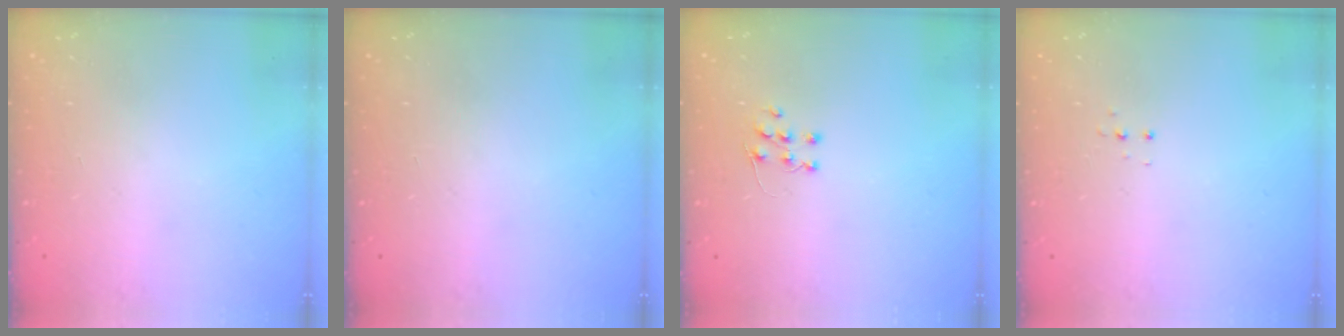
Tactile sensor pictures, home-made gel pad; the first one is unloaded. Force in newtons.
{"total": 0.0}
{"total": 5.7, "press": 5.6, "slide": 0.4}
{"total": 3.3, "press": 3.2, "slide": 0.6}